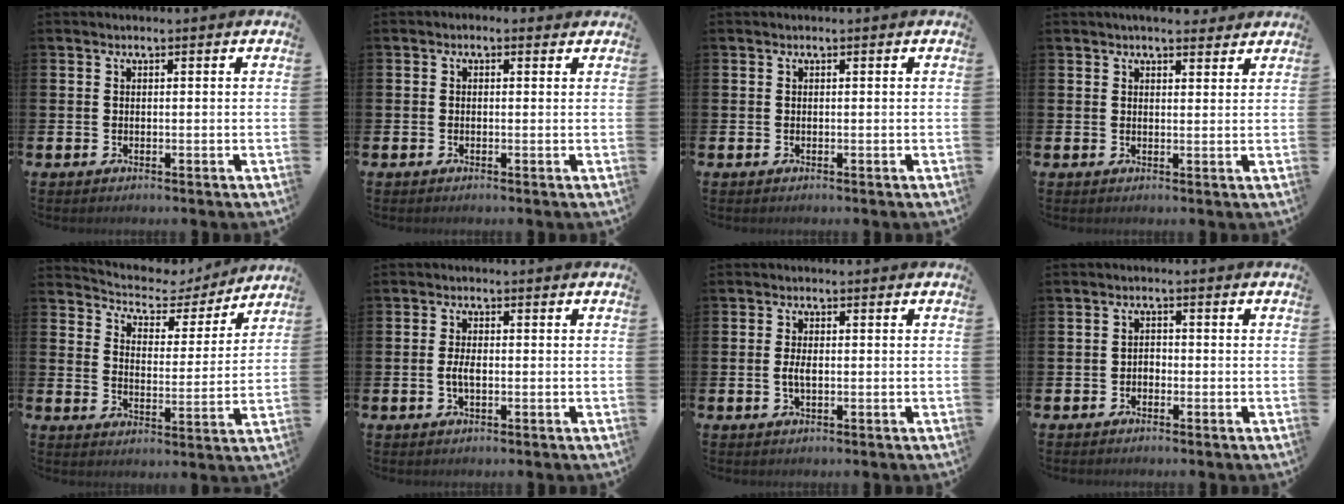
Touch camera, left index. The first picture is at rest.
{"total": 0.6, "force": [-0.2, 0.5, 0.3], "torque": [-0.005, 0.005, -0.006]}
{"total": 0.0}
{"total": 3.2, "force": [3.1, 0.7, 0.4], "torque": [-0.005, -0.011, 0.055]}
{"total": 5.6, "force": [5.1, 2.0, 0.8], "torque": [-0.044, -0.045, 0.083]}
{"total": 2.3, "force": [-0.4, 1.0, 2.0], "torque": [-0.036, 0.001, -0.008]}
{"total": 2.1, "force": [-0.2, 0.9, 1.8], "torque": [-0.034, 0.002, -0.006]}
{"total": 1.3, "force": [-0.8, 1.0, 0.5], "torque": [-0.009, 0.003, -0.019]}